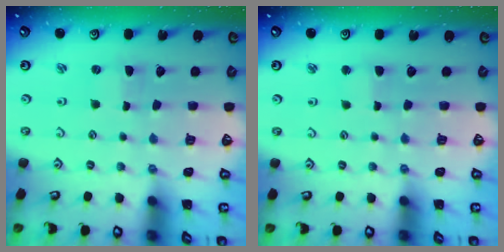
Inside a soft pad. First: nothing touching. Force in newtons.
{"total": 2.2, "press": 2.2, "slide": 0.2}